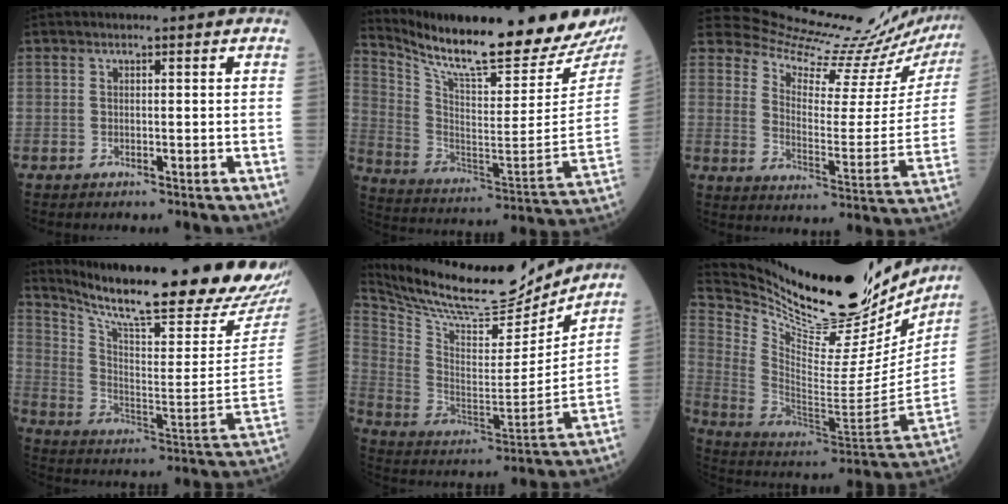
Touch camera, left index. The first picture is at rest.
{"total": 27.0, "force": [23.2, 3.0, 13.5], "torque": [-0.239, -0.083, 0.333]}
{"total": 19.0, "force": [18.9, 0.2, 1.3], "torque": [-0.030, -0.125, 0.242]}
{"total": 27.6, "force": [24.1, 1.8, 13.3], "torque": [-0.225, -0.089, 0.333]}
{"total": 22.1, "force": [19.9, 4.5, 8.3], "torque": [-0.169, -0.022, 0.322]}
{"total": 31.2, "force": [27.2, 7.3, 13.4], "torque": [-0.237, -0.074, 0.393]}